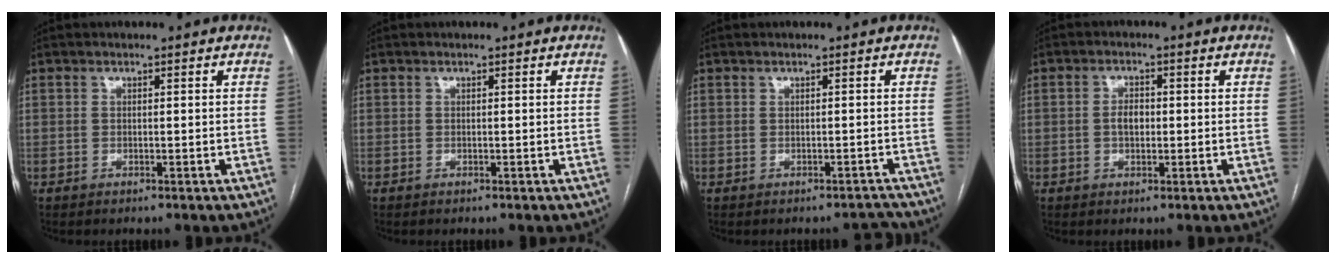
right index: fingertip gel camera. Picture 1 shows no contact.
{"total": 0.0}
{"total": 1.0, "force": [-0.9, 0.5, 0.0], "torque": [0.007, 0.005, -0.007]}
{"total": 2.6, "force": [-0.2, 1.5, 2.1], "torque": [-0.039, 0.007, -0.003]}